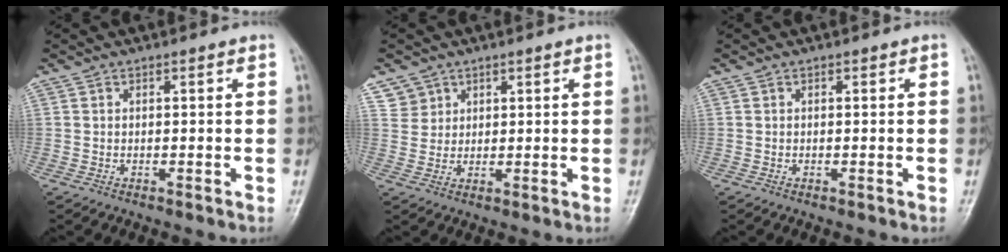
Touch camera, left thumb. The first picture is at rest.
{"total": 3.5, "force": [2.2, 2.7, -0.1], "torque": [0.028, -0.012, 0.037]}
{"total": 0.0}